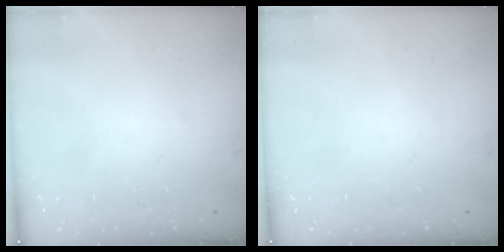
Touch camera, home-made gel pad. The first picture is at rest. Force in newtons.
{"total": 0.0}